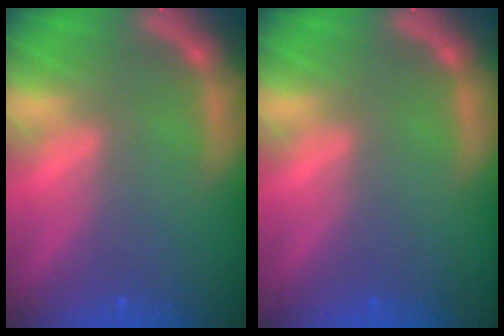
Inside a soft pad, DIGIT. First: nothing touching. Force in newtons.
{"total": 0.0}